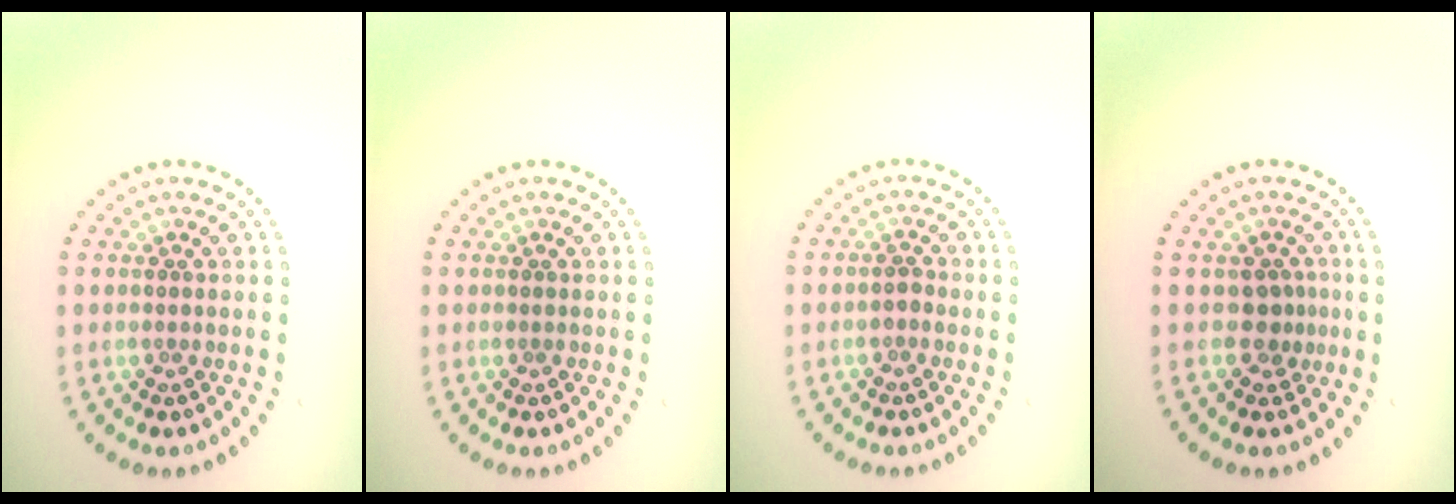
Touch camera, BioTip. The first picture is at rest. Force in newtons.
{"total": 0.0}
{"total": 1.0, "press": 1.0, "slide": 0.2}
{"total": 1.8, "press": 1.3, "slide": 1.2}